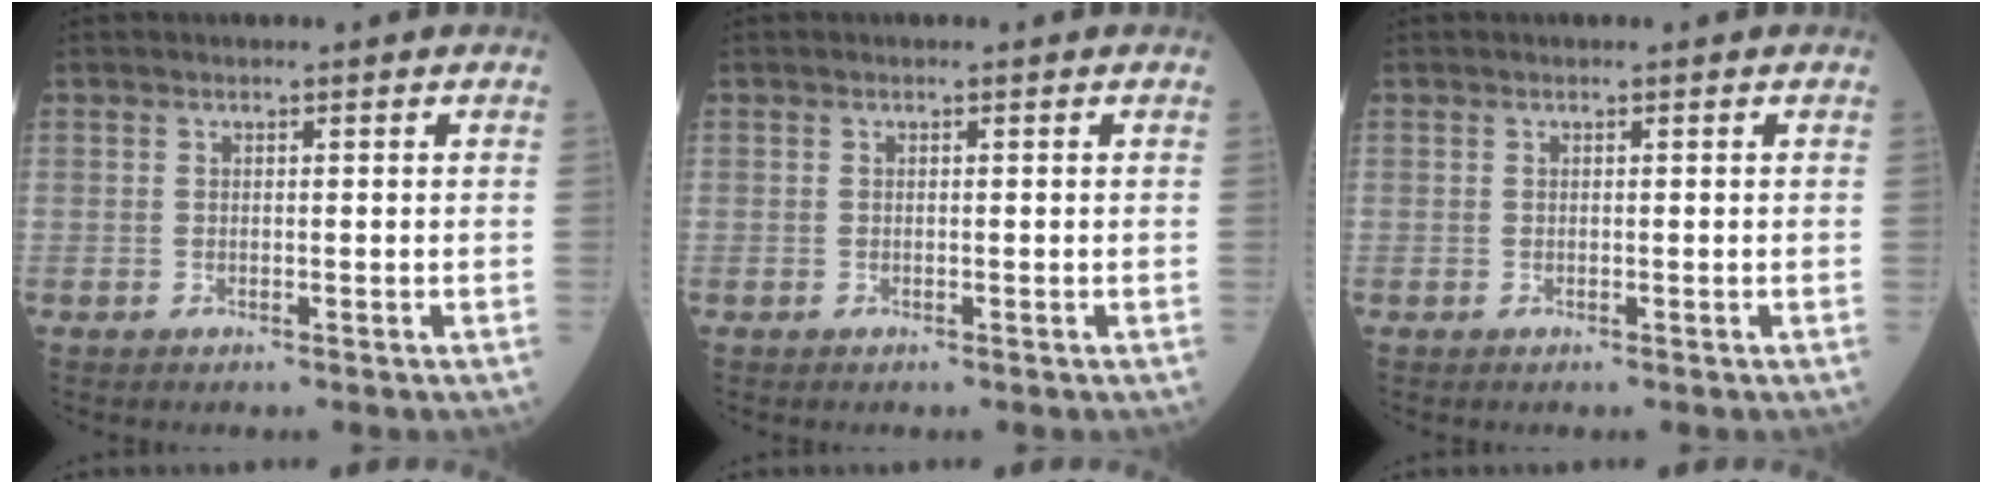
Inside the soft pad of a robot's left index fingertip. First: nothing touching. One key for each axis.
{"total": 0.0}
{"total": 0.0}